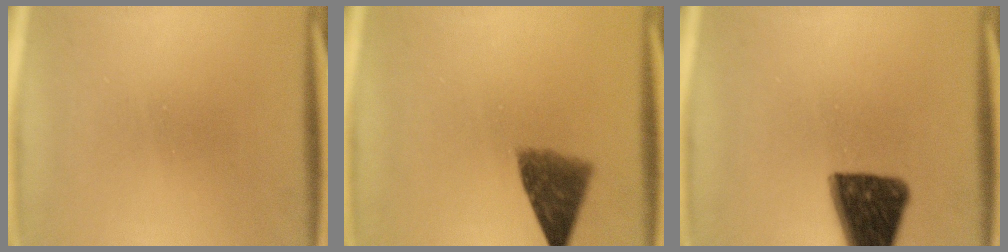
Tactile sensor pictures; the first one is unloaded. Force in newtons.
{"total": 7.2}
{"total": 13.6}